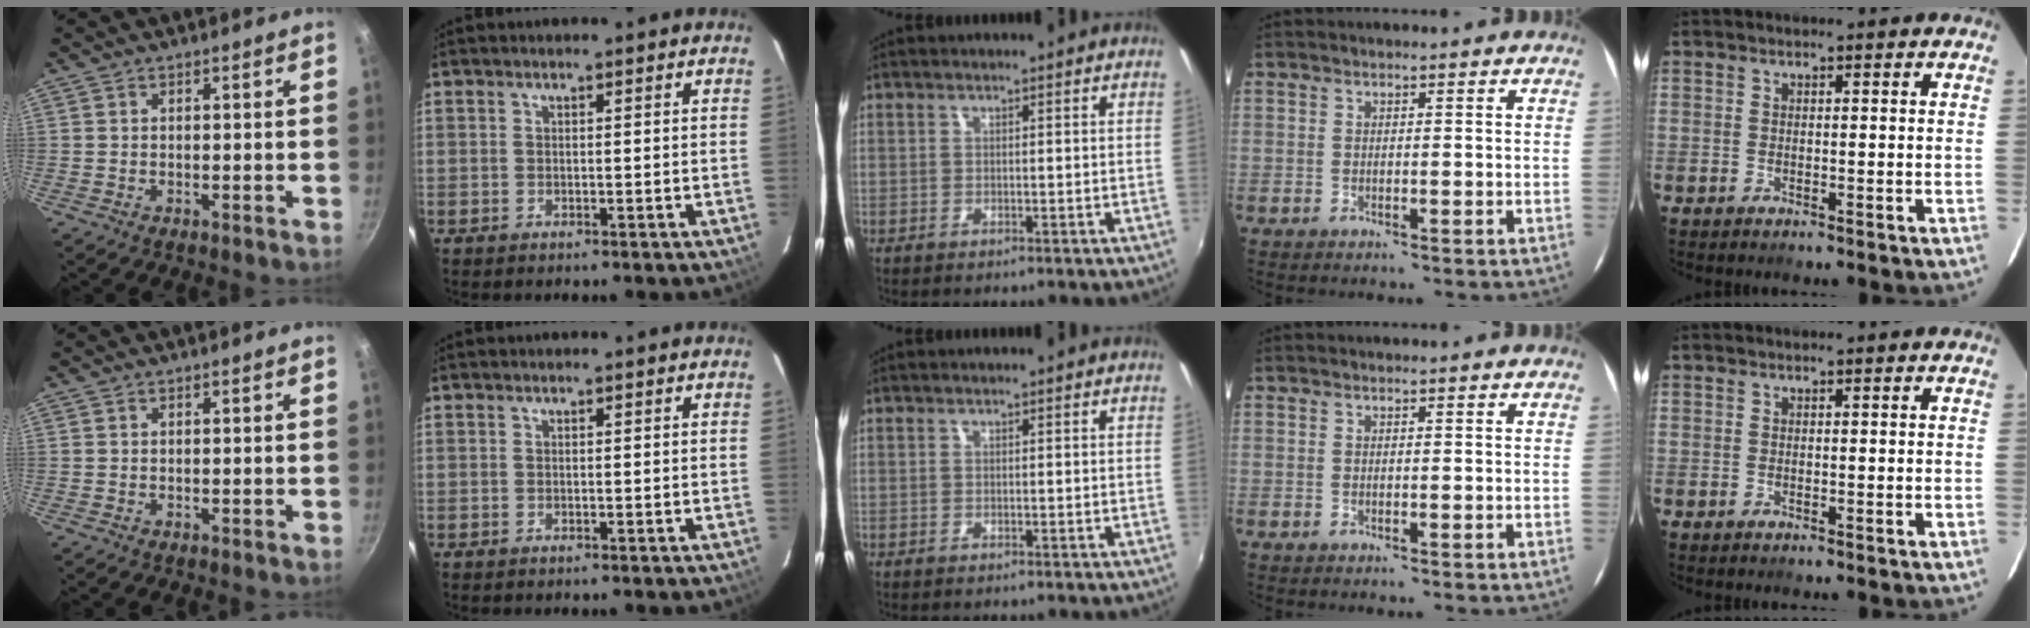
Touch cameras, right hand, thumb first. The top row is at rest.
{}